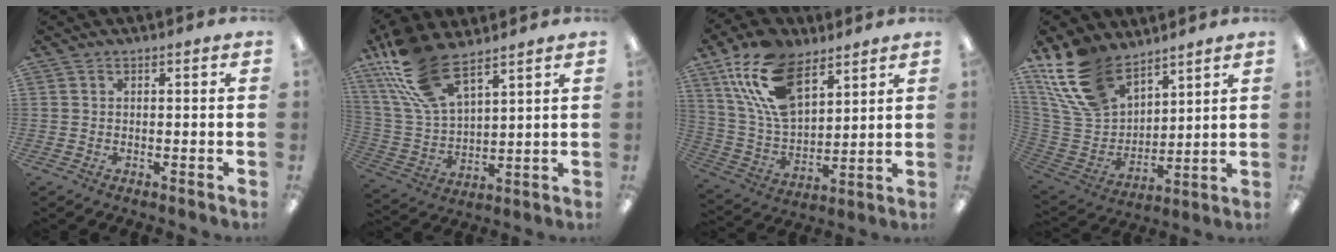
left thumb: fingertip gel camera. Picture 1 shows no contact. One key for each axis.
{"total": 17.4, "fx": 11.6, "fy": 7.3, "fz": 10.7, "tx": -0.253, "ty": -0.044, "tz": 0.209}
{"total": 19.5, "fx": 10.9, "fy": 10.6, "fz": 12.2, "tx": -0.260, "ty": -0.036, "tz": 0.200}
{"total": 17.9, "fx": 12.2, "fy": 10.1, "fz": 8.3, "tx": -0.197, "ty": -0.052, "tz": 0.236}